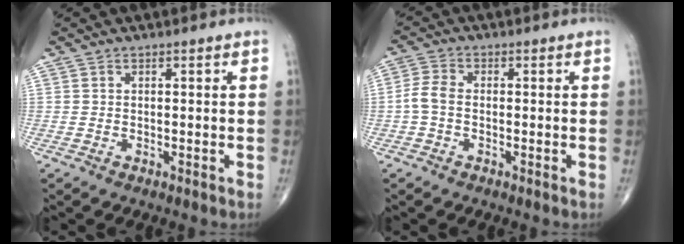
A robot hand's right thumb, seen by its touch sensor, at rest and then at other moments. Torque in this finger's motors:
{"motor_torque": [-0.11, 0.15, 0.18, -0.07, 0.06]}